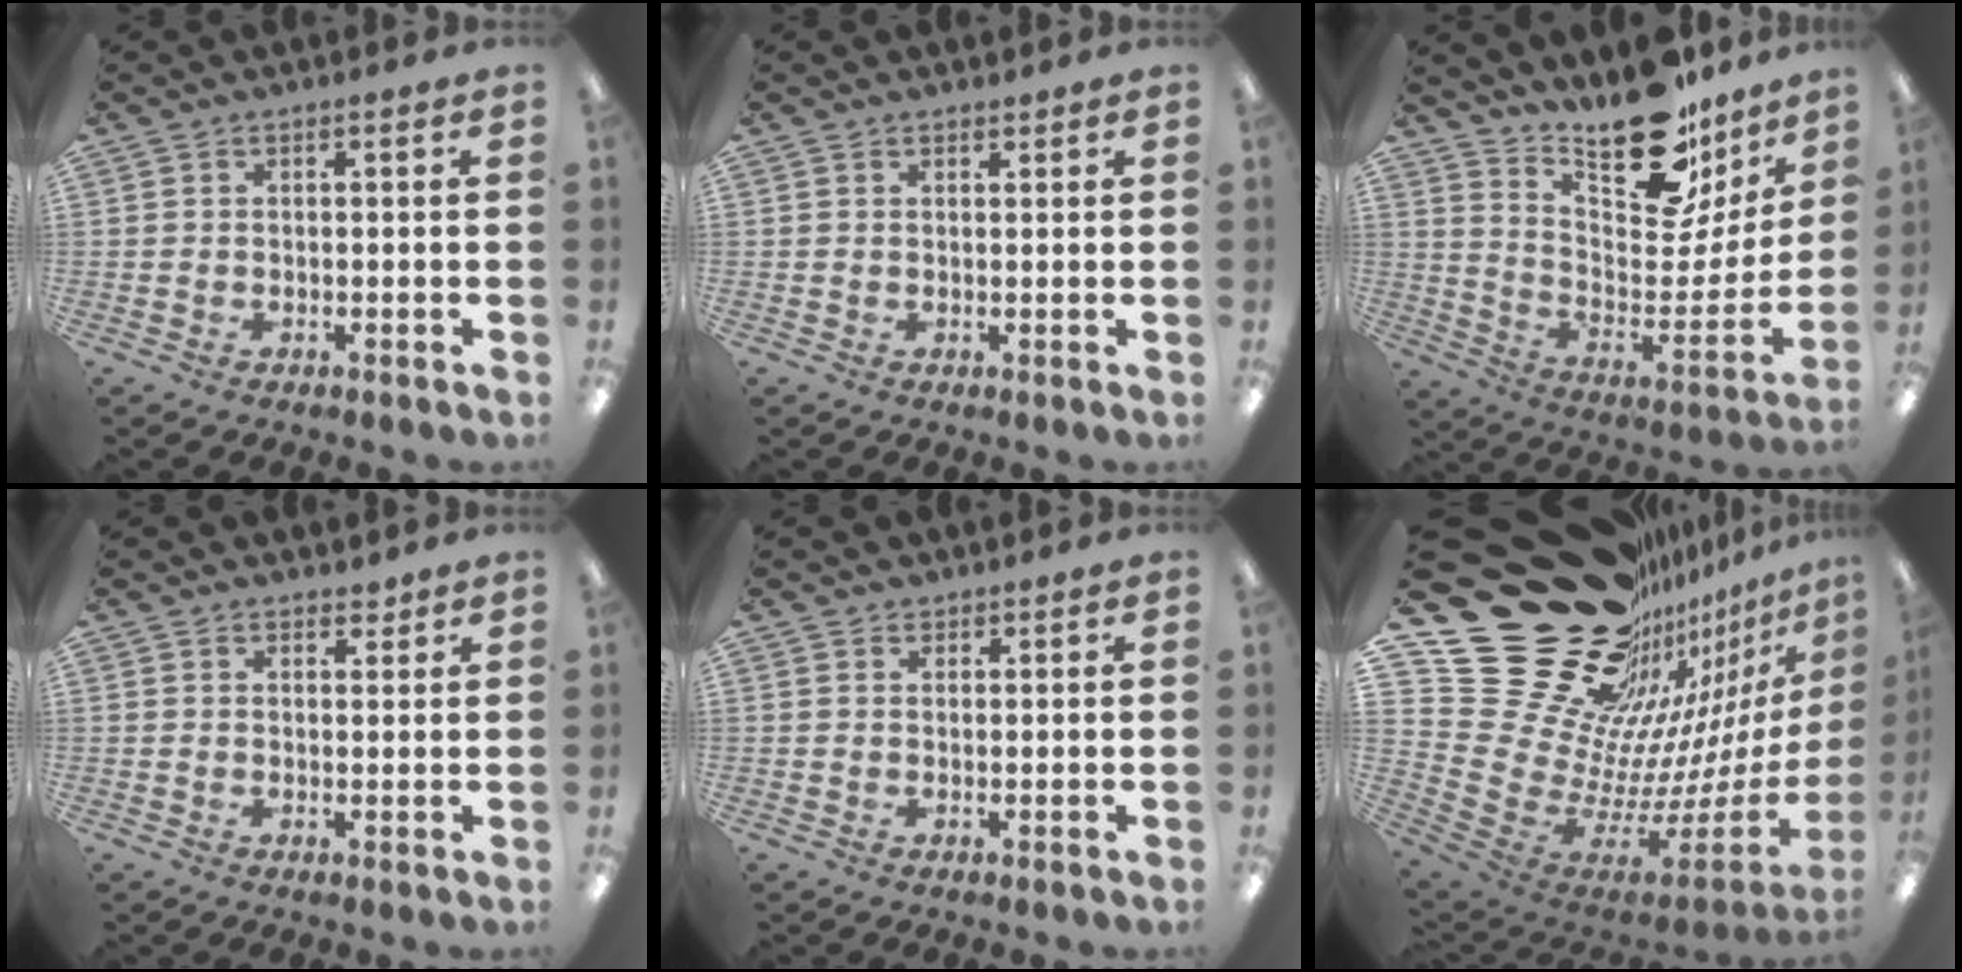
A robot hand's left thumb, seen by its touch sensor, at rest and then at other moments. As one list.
[{"total": 0.9, "force": [0.8, 0.3, 0.0], "torque": [0.009, -0.003, 0.014]}, {"total": 21.4, "force": [17.9, 7.5, 9.1], "torque": [-0.115, -0.144, 0.302]}, {"total": 1.9, "force": [1.8, 0.7, 0.2], "torque": [0.012, -0.012, 0.030]}, {"total": 1.2, "force": [1.0, 0.5, -0.1], "torque": [0.001, 0.000, 0.020]}, {"total": 35.0, "force": [19.7, 21.6, 19.3], "torque": [-0.243, -0.220, 0.451]}]